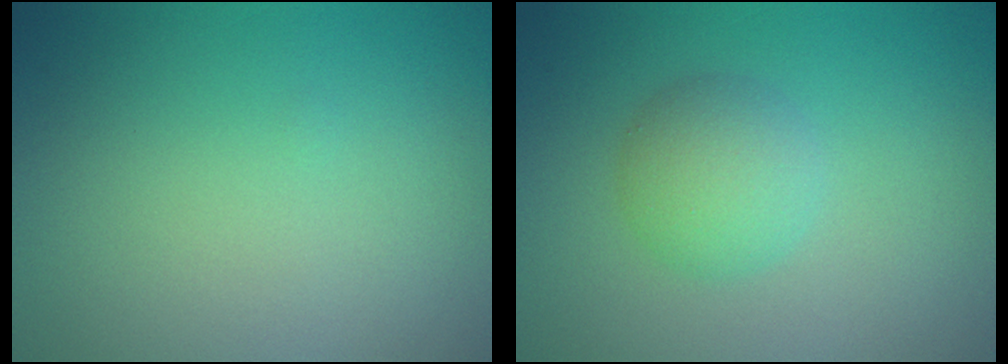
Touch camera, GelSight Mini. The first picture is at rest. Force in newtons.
{"total": 2.9, "press": 2.9, "slide": 0.1}